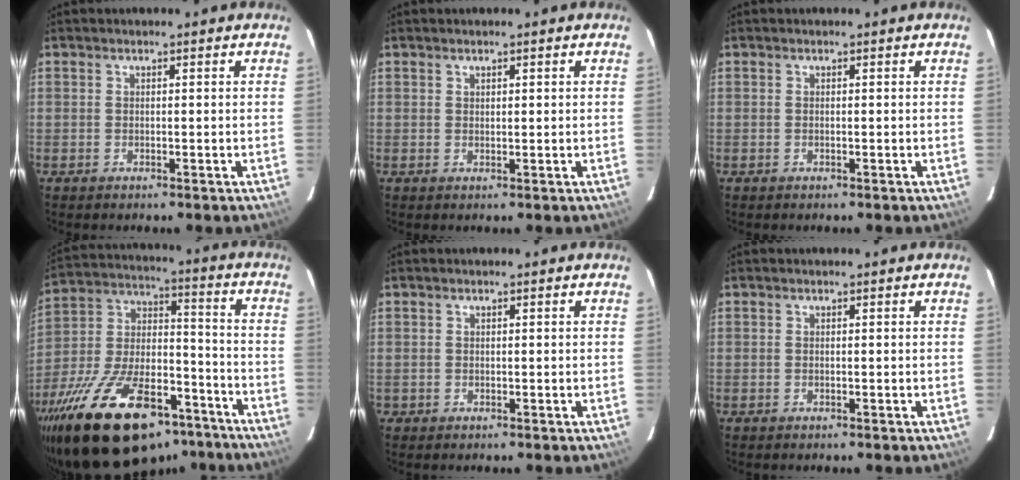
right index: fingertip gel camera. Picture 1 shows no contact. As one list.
[{"total": 0.7, "force": [0.6, 0.3, 0.3], "torque": [-0.004, 0.002, 0.010]}, {"total": 0.0}, {"total": 29.6, "force": [-20.0, 13.0, 17.5], "torque": [-0.331, 0.000, -0.306]}, {"total": 1.2, "force": [-0.2, 1.2, 0.0], "torque": [0.001, 0.003, 0.000]}, {"total": 0.0}]